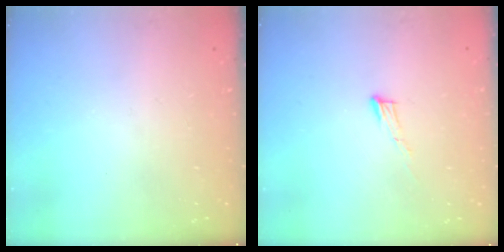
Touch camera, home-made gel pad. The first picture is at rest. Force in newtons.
{"total": 5.7, "press": 5.7, "slide": 0.3}